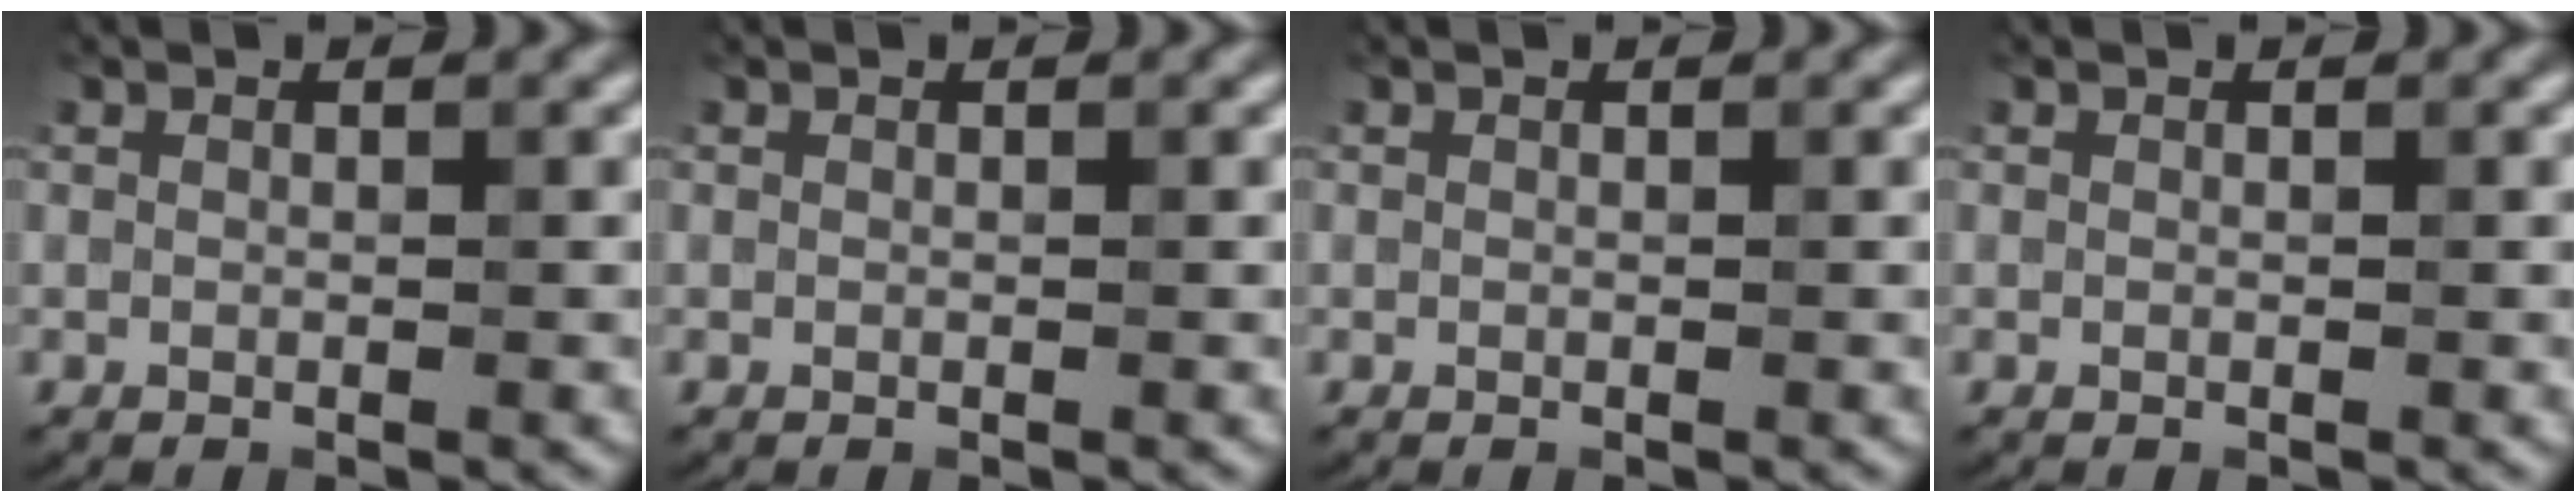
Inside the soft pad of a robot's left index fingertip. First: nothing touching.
{"total": 0.0}
{"total": 0.0}
{"total": 0.0}